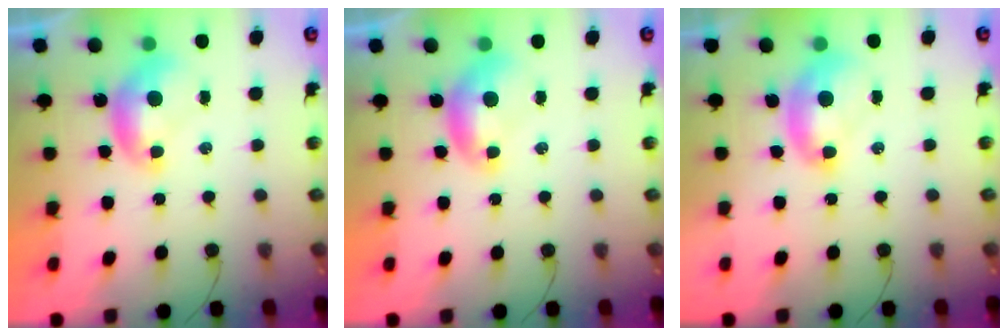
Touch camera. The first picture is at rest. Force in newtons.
{"total": 0.0}
{"total": 2.0, "press": 2.0, "slide": 0.4}